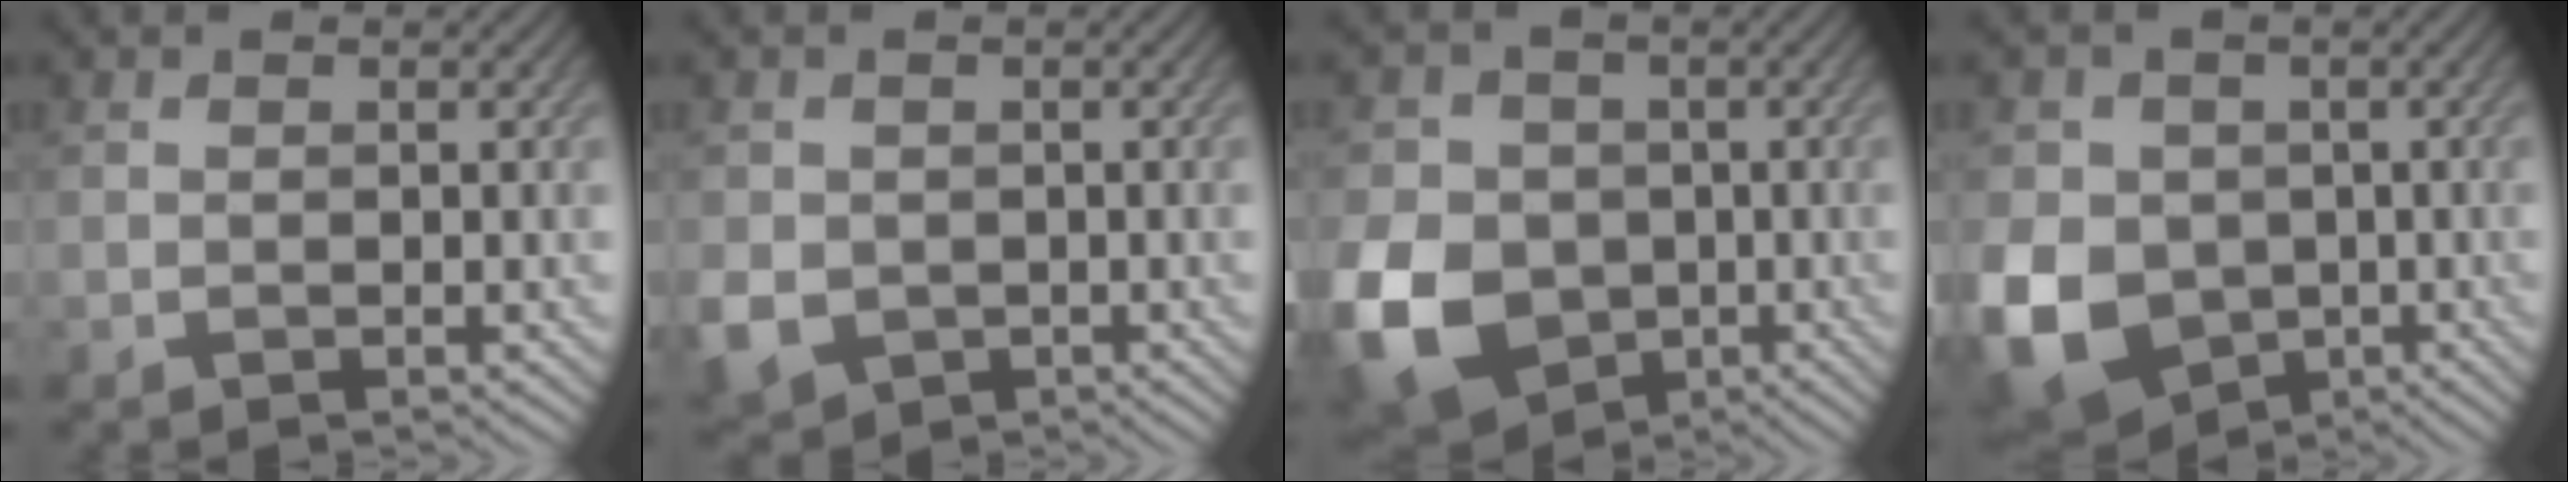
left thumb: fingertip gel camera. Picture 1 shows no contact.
{"total": 4.9, "force": [-1.1, 4.3, 2.1], "torque": [-0.065, -0.027, -0.021]}
{"total": 13.0, "force": [-3.6, 10.6, 6.7], "torque": [-0.195, -0.039, -0.070]}
{"total": 13.4, "force": [-3.1, 11.2, 6.5], "torque": [-0.179, -0.038, -0.074]}